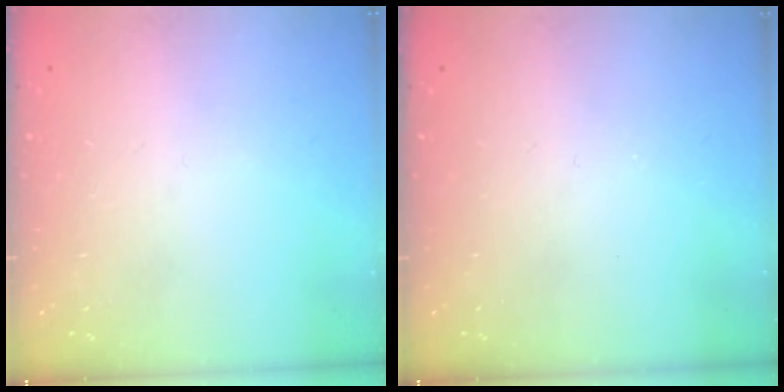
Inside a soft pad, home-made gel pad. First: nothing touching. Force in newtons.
{"total": 0.0}